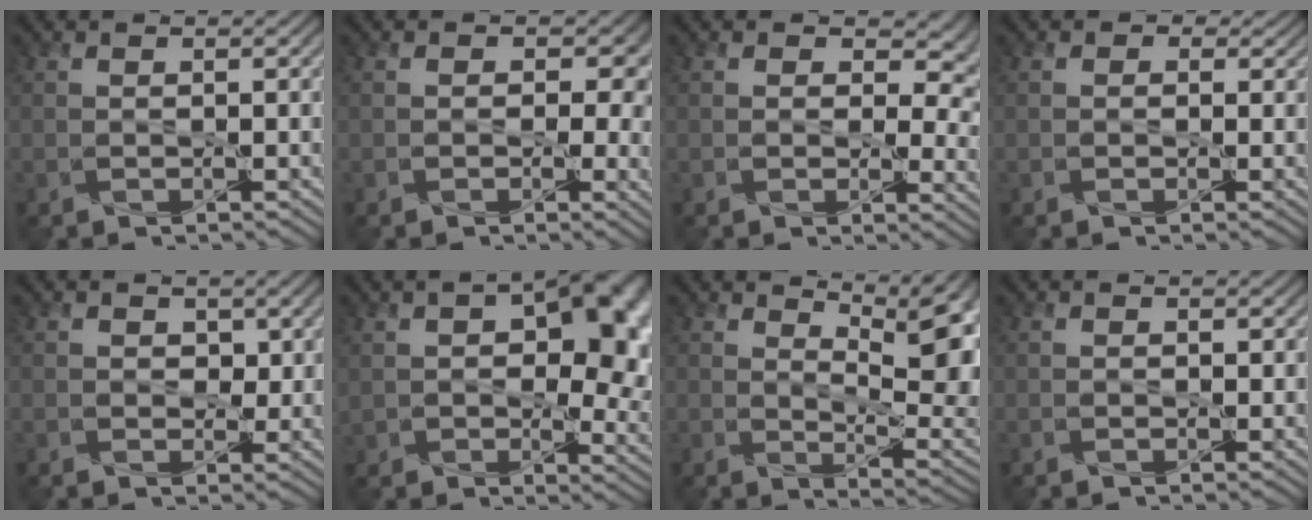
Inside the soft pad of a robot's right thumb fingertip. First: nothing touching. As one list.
[{"total": 6.1, "force": [0.3, 4.8, 3.8], "torque": [-0.028, -0.010, 0.000]}, {"total": 6.7, "force": [1.6, 4.3, 4.9], "torque": [-0.068, -0.013, 0.023]}, {"total": 1.8, "force": [0.6, 1.6, 0.6], "torque": [-0.012, -0.007, -0.005]}, {"total": 2.6, "force": [0.8, 1.9, 1.5], "torque": [-0.037, -0.004, 0.006]}, {"total": 14.5, "force": [3.3, 9.1, 10.9], "torque": [-0.150, -0.013, 0.077]}, {"total": 9.3, "force": [4.2, 3.2, 7.6], "torque": [-0.114, 0.005, 0.066]}, {"total": 0.5, "force": [0.3, 0.4, 0.2], "torque": [-0.004, -0.002, 0.006]}]